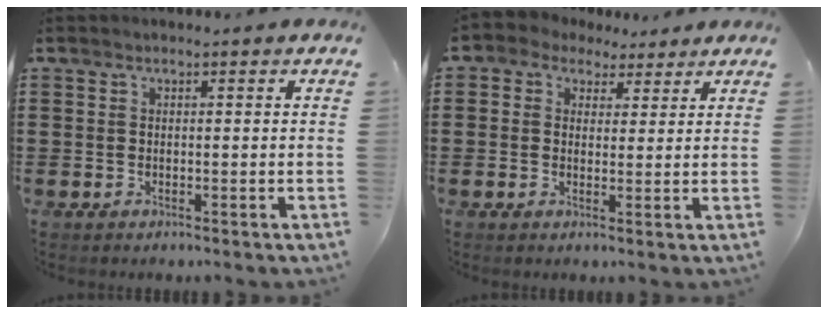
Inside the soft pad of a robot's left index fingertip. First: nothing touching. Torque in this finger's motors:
{"motor_torque": [0.90, -0.92, 0.08, -0.01]}